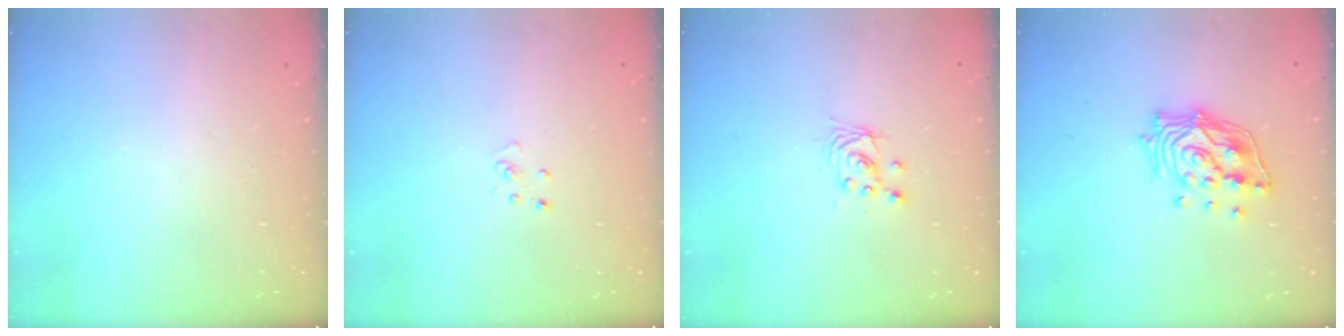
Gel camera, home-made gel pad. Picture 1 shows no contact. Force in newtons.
{"total": 2.5, "press": 2.5, "slide": 0.3}
{"total": 2.9, "press": 2.9, "slide": 0.2}
{"total": 14.8, "press": 14.6, "slide": 2.2}